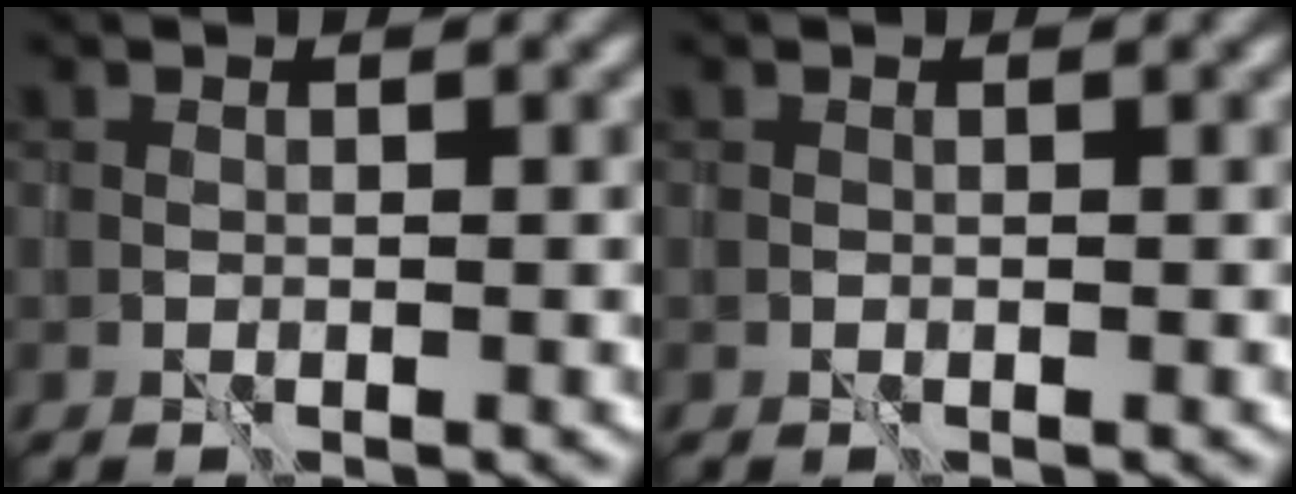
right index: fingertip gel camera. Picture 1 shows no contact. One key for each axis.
{"total": 0.0}